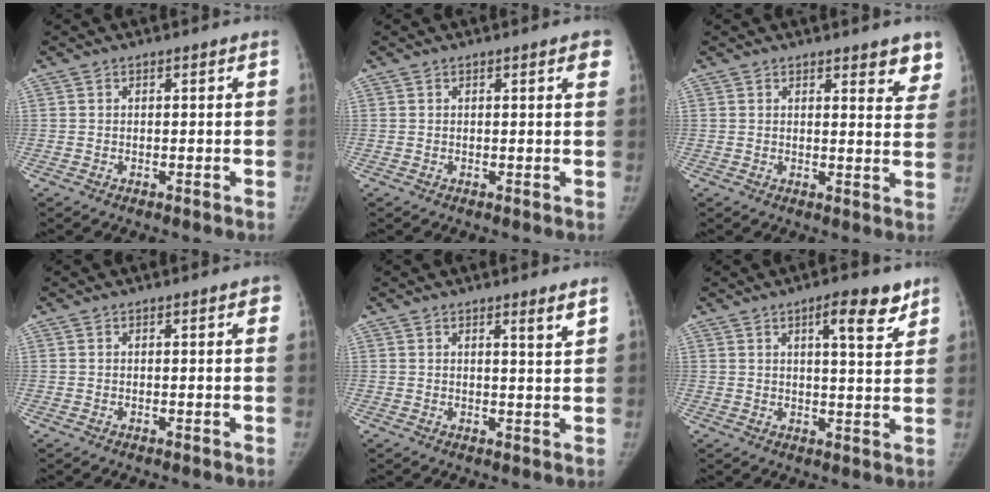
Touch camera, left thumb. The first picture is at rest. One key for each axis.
{"total": 2.1, "fx": 1.1, "fy": 0.5, "fz": 1.7, "tx": -0.013, "ty": -0.001, "tz": 0.009}
{"total": 6.1, "fx": 4.4, "fy": 2.1, "fz": 3.6, "tx": -0.010, "ty": -0.025, "tz": 0.045}
{"total": 1.6, "fx": 0.7, "fy": 0.5, "fz": 1.3, "tx": -0.011, "ty": 0.001, "tz": 0.005}
{"total": 2.8, "fx": 1.9, "fy": -0.1, "fz": 2.0, "tx": -0.030, "ty": -0.018, "tz": 0.028}
{"total": 7.7, "fx": 4.6, "fy": 2.0, "fz": 5.8, "tx": -0.070, "ty": -0.026, "tz": 0.065}